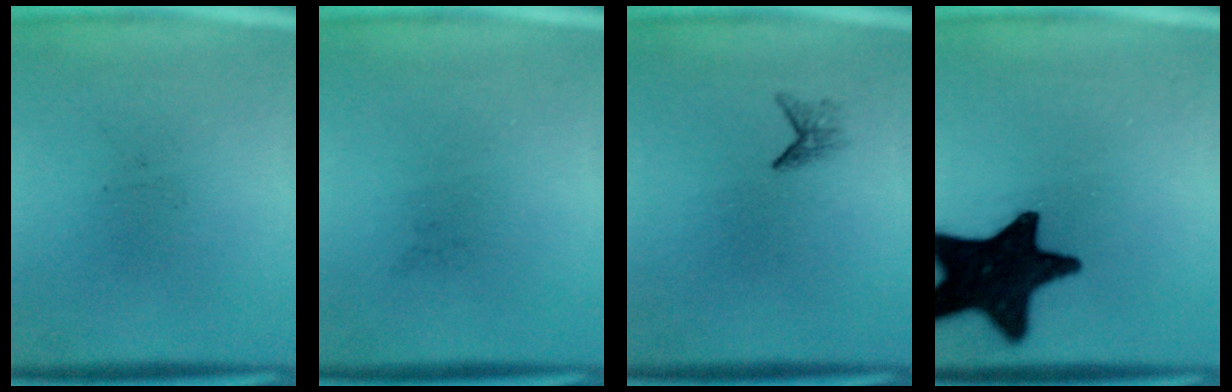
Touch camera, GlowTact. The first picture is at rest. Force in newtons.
{"total": 0.0}
{"total": 1.2}
{"total": 19.6}